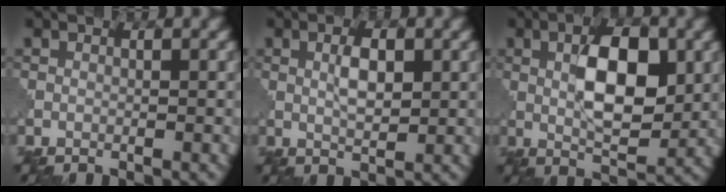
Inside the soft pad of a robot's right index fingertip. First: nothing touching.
{"total": 2.6, "force": [0.9, 1.0, 2.2], "torque": [-0.044, 0.002, 0.017]}
{"total": 7.2, "force": [1.3, 3.1, 6.4], "torque": [-0.101, 0.002, 0.023]}